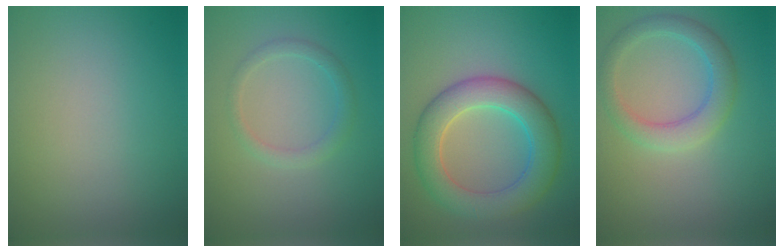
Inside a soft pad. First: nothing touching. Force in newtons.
{"total": 1.6, "press": 1.6, "slide": 0.0}
{"total": 6.6, "press": 6.6, "slide": 0.3}
{"total": 3.3, "press": 3.3, "slide": 0.1}